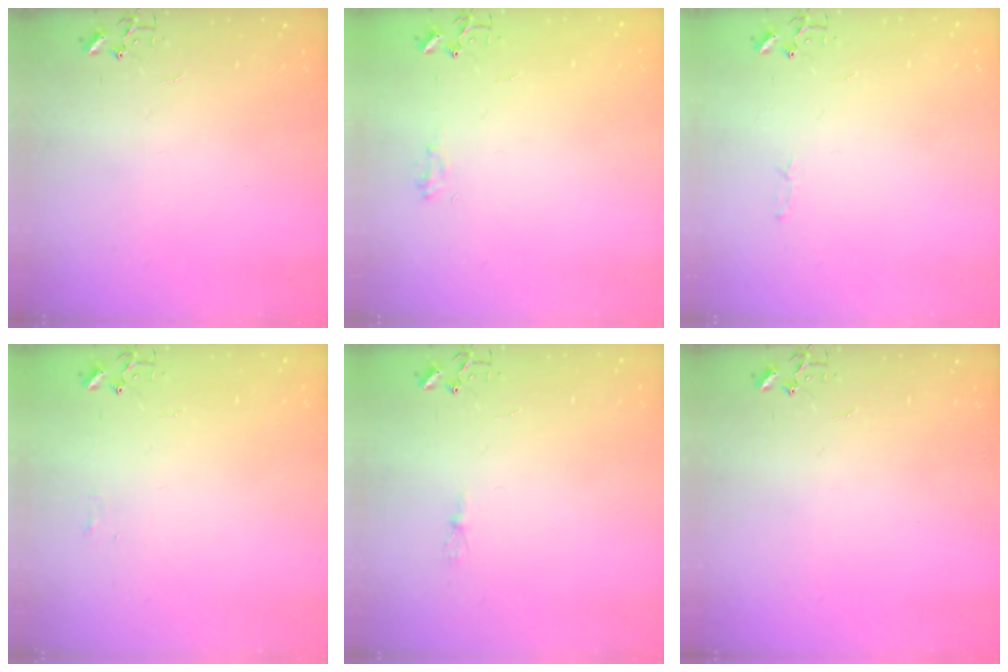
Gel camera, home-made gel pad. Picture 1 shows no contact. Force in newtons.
{"total": 6.7, "press": 6.6, "slide": 0.7}
{"total": 2.8, "press": 2.8, "slide": 0.4}
{"total": 3.8, "press": 3.8, "slide": 0.6}
{"total": 4.7, "press": 4.6, "slide": 0.6}
{"total": 0.0}